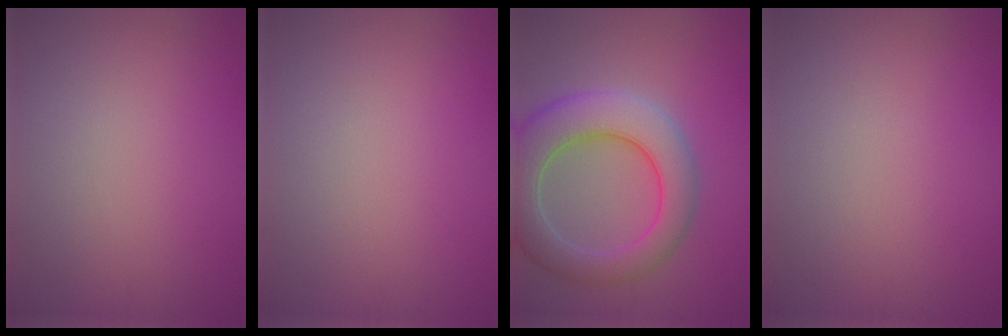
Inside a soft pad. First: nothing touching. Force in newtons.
{"total": 0.0}
{"total": 8.0, "press": 8.0, "slide": 0.6}
{"total": 0.0}